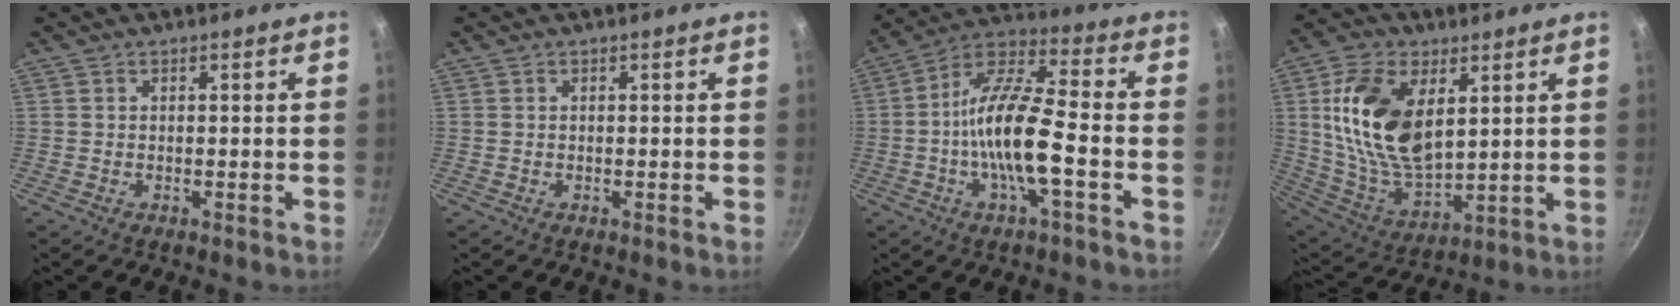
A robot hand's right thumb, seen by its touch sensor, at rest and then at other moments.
{"total": 0.0}
{"total": 15.2, "force": [-3.3, 4.3, 14.1], "torque": [-0.261, 0.036, -0.077]}
{"total": 19.0, "force": [5.1, 10.9, 14.8], "torque": [-0.264, -0.023, 0.107]}